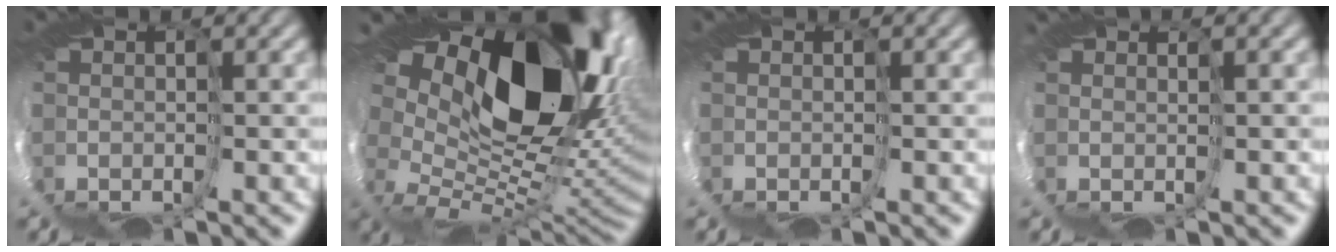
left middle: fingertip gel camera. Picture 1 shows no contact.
{"total": 16.6, "force": [10.6, 7.4, 10.5], "torque": [-0.167, -0.004, 0.212]}
{"total": 0.0}
{"total": 2.2, "force": [0.1, -1.8, -1.2], "torque": [0.031, 0.000, 0.007]}